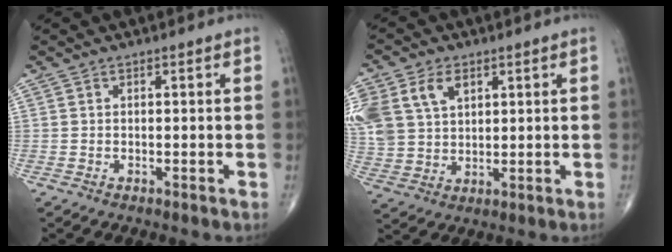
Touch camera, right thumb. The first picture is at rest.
{"total": 17.1, "force": [6.7, 12.3, 9.8], "torque": [-0.247, 0.021, 0.141]}